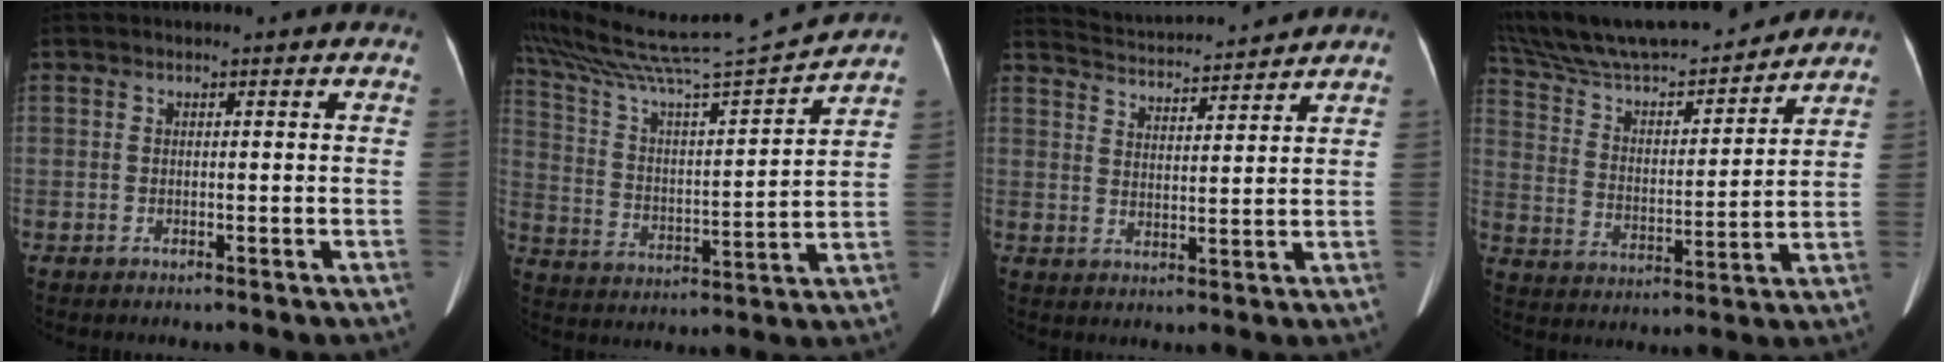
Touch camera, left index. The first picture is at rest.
{"total": 20.2, "force": [18.9, -2.2, 6.5], "torque": [-0.142, -0.031, 0.305]}
{"total": 10.9, "force": [10.6, 0.4, 2.4], "torque": [-0.055, 0.018, 0.168]}
{"total": 23.2, "force": [20.9, 4.0, 9.5], "torque": [-0.179, 0.018, 0.333]}